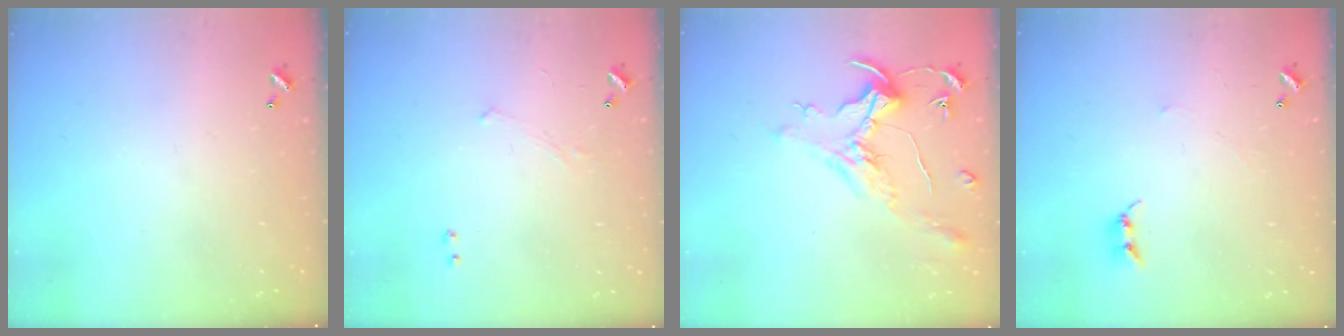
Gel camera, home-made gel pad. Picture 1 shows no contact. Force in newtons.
{"total": 1.2, "press": 1.1, "slide": 0.5}
{"total": 1.6, "press": 1.4, "slide": 0.7}
{"total": 2.4, "press": 2.4, "slide": 0.2}